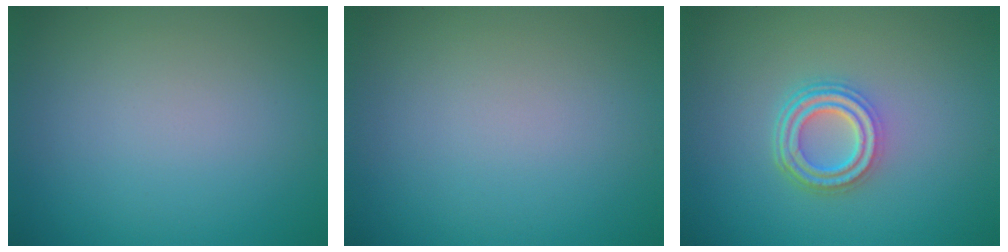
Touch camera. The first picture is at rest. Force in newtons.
{"total": 0.0}
{"total": 4.0, "press": 3.1, "slide": 2.5}